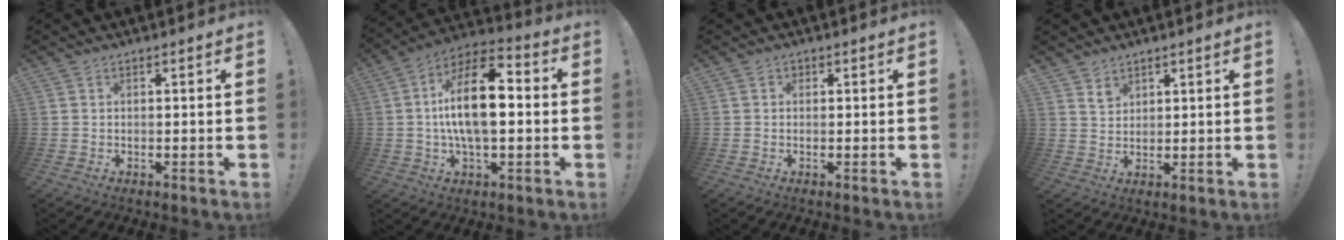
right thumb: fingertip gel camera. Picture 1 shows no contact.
{"total": 17.0, "force": [0.4, 7.7, 15.2], "torque": [-0.264, 0.004, -0.003]}
{"total": 0.8, "force": [0.2, 0.8, 0.1], "torque": [0.005, -0.001, 0.003]}
{"total": 3.6, "force": [2.9, 2.0, 0.7], "torque": [-0.007, -0.021, 0.053]}